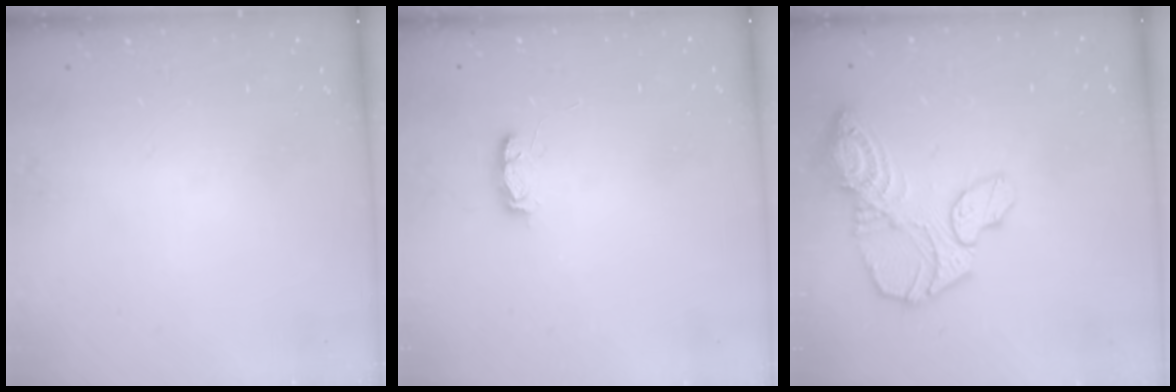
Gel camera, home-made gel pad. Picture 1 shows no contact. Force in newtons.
{"total": 4.1, "press": 4.0, "slide": 0.9}
{"total": 14.1, "press": 14.0, "slide": 1.4}